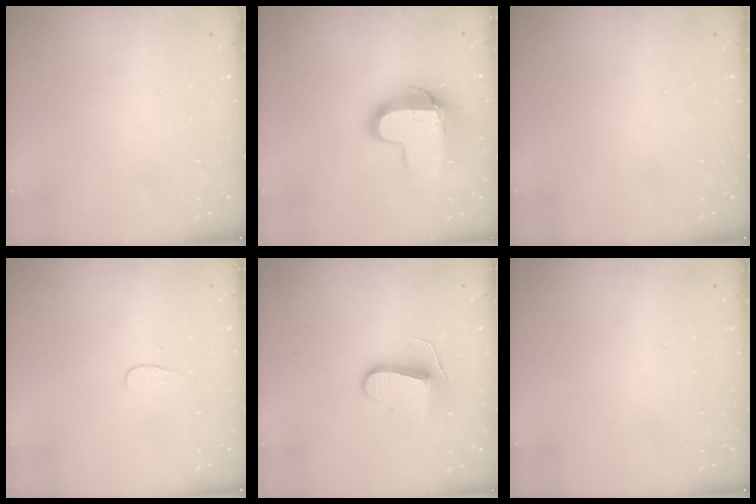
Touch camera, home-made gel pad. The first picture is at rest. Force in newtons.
{"total": 12.8, "press": 12.7, "slide": 1.4}
{"total": 0.0}
{"total": 3.8, "press": 3.8, "slide": 0.3}
{"total": 9.5, "press": 9.5, "slide": 0.4}
{"total": 0.0}